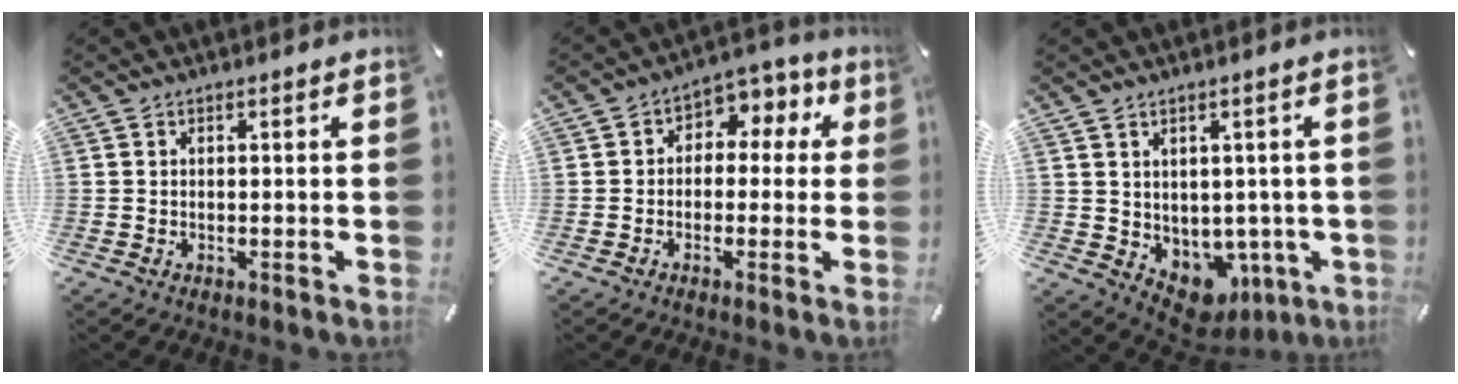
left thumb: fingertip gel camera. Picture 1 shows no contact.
{"total": 6.1, "force": [-0.3, 5.0, 3.5], "torque": [-0.044, 0.012, -0.012]}
{"total": 6.0, "force": [-0.2, 5.6, 2.1], "torque": [-0.022, -0.016, 0.010]}